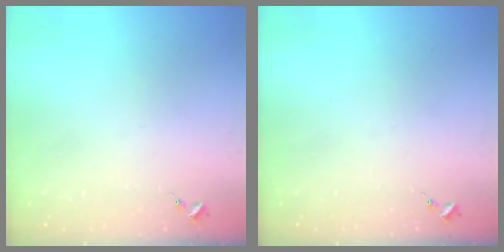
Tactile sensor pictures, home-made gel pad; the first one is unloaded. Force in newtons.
{"total": 0.0}